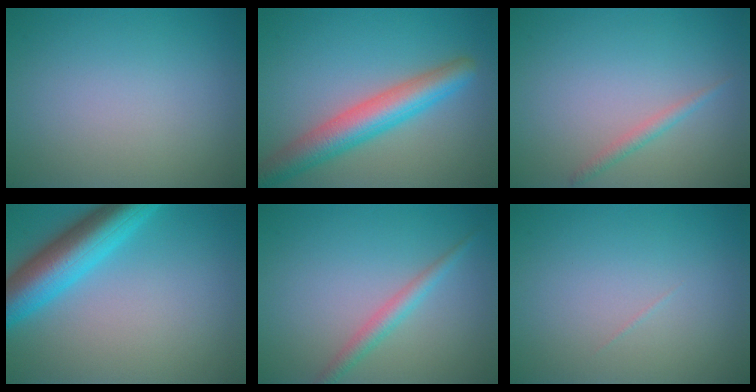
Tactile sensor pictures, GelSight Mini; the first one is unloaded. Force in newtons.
{"total": 5.8, "press": 5.8, "slide": 0.2}
{"total": 1.2, "press": 1.2, "slide": 0.0}
{"total": 7.4, "press": 7.4, "slide": 0.5}
{"total": 2.0, "press": 2.0, "slide": 0.0}
{"total": 0.0}